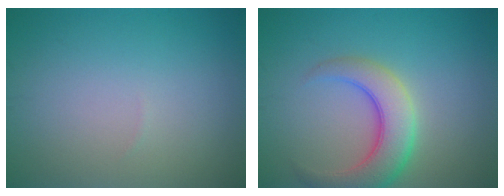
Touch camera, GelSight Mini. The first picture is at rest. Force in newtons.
{"total": 5.8, "press": 5.8, "slide": 0.2}